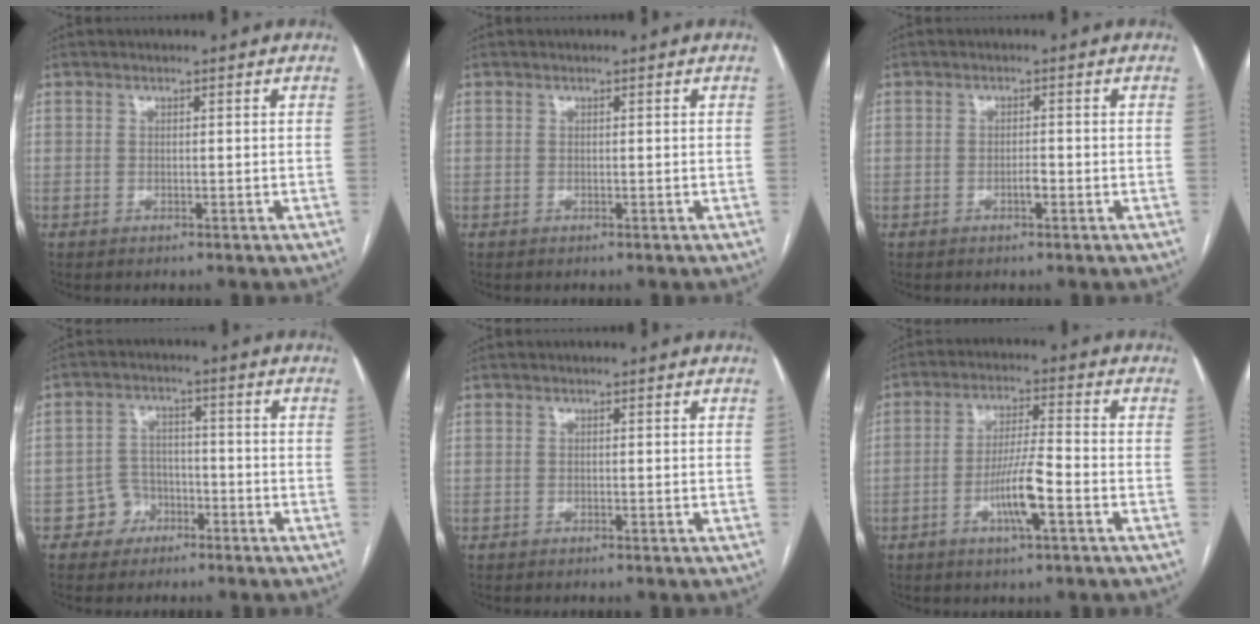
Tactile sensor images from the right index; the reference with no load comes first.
{"total": 0.0}
{"total": 1.5, "force": [-0.7, 0.4, 1.3], "torque": [-0.023, 0.002, -0.011]}
{"total": 4.6, "force": [-2.5, 3.9, 0.3], "torque": [0.004, 0.016, -0.041]}
{"total": 0.0}
{"total": 7.8, "force": [-3.0, 0.5, 7.2], "torque": [-0.136, -0.001, -0.055]}